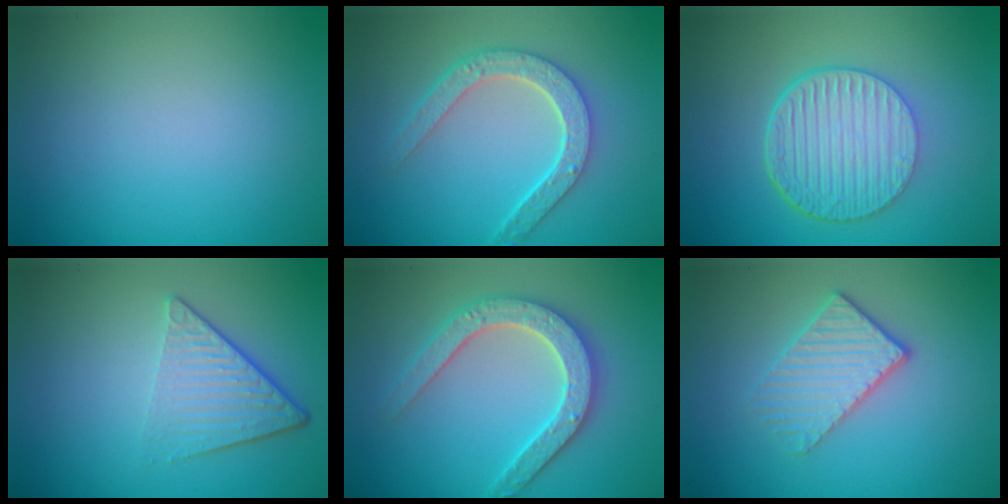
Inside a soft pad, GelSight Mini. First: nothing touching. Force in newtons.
{"total": 4.6, "press": 3.6, "slide": 2.8}
{"total": 6.8, "press": 4.7, "slide": 4.9}
{"total": 4.5, "press": 2.9, "slide": 3.4}
{"total": 4.9, "press": 4.9, "slide": 0.9}
{"total": 3.2, "press": 2.8, "slide": 1.5}